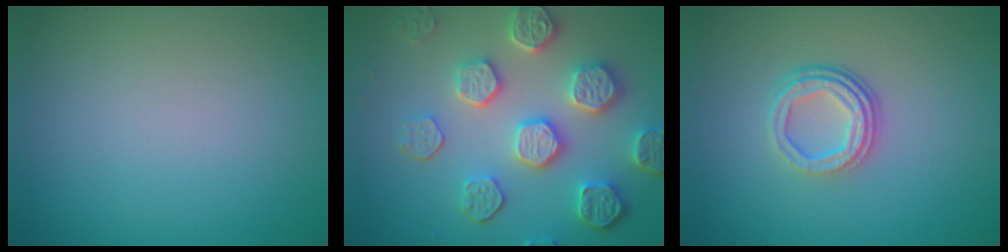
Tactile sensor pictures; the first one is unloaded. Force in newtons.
{"total": 6.4, "press": 5.4, "slide": 3.4}
{"total": 3.6, "press": 2.6, "slide": 2.4}